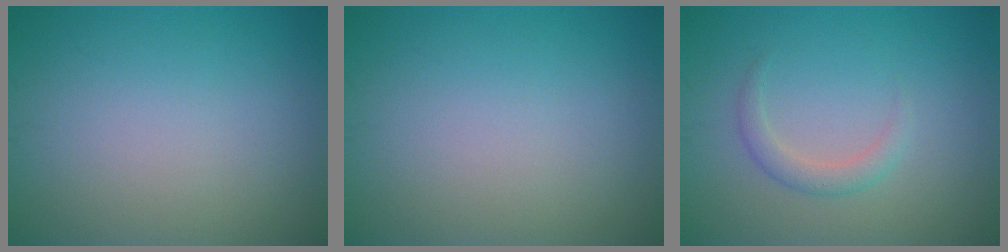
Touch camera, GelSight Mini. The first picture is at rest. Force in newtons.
{"total": 0.0}
{"total": 1.8, "press": 1.7, "slide": 0.1}